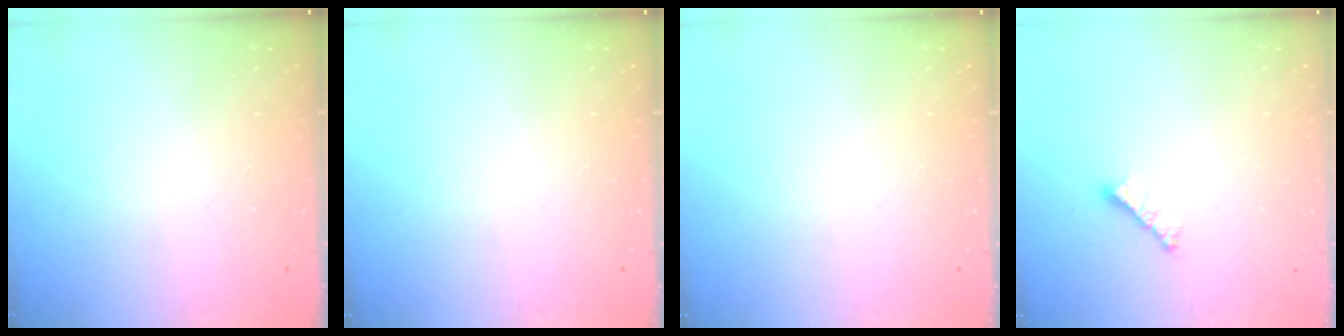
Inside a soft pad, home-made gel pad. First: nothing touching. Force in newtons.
{"total": 0.0}
{"total": 0.0}
{"total": 3.0, "press": 3.0, "slide": 0.6}